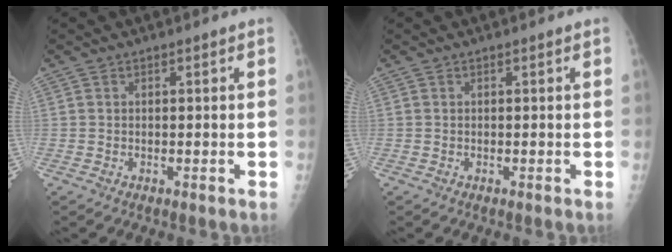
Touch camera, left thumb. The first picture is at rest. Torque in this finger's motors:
{"motor_torque": [0.00, 0.00, -0.02, -0.01, 0.00]}